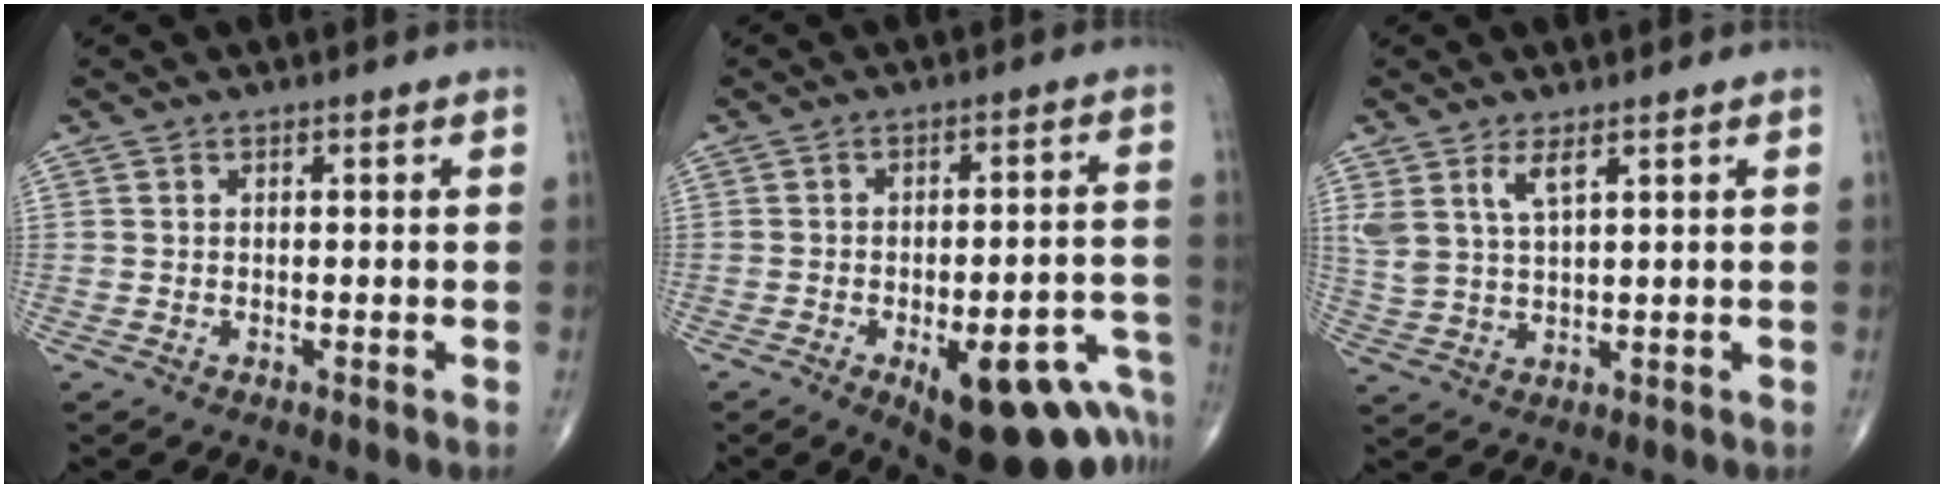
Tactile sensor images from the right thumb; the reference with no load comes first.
{"total": 18.9, "force": [-9.8, 7.4, 14.4], "torque": [-0.103, 0.060, -0.114]}
{"total": 4.9, "force": [2.8, 1.5, 3.8], "torque": [-0.084, -0.014, 0.065]}